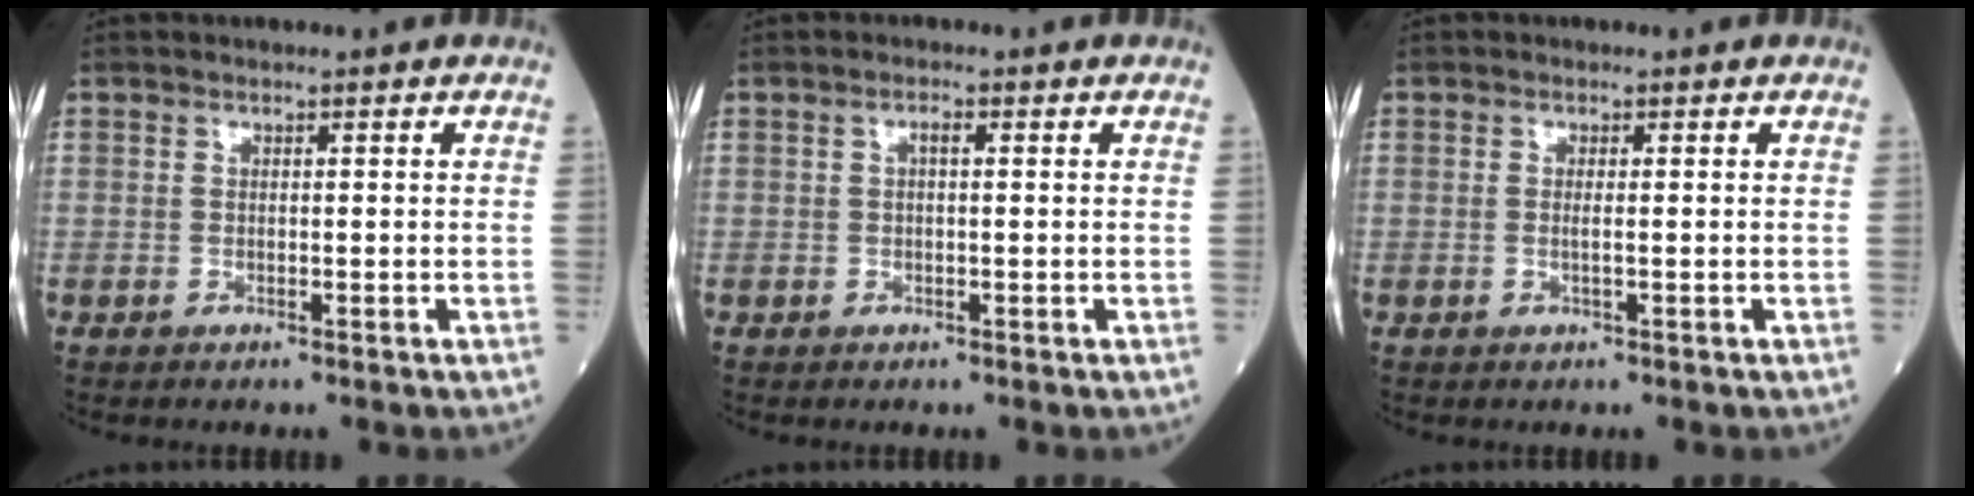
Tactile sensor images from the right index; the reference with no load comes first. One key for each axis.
{"total": 1.0, "fx": 0.2, "fy": 0.2, "fz": 1.0, "tx": -0.015, "ty": 0.004, "tz": 0.002}
{"total": 0.8, "fx": -0.2, "fy": -0.1, "fz": 0.7, "tx": -0.019, "ty": -0.001, "tz": -0.005}